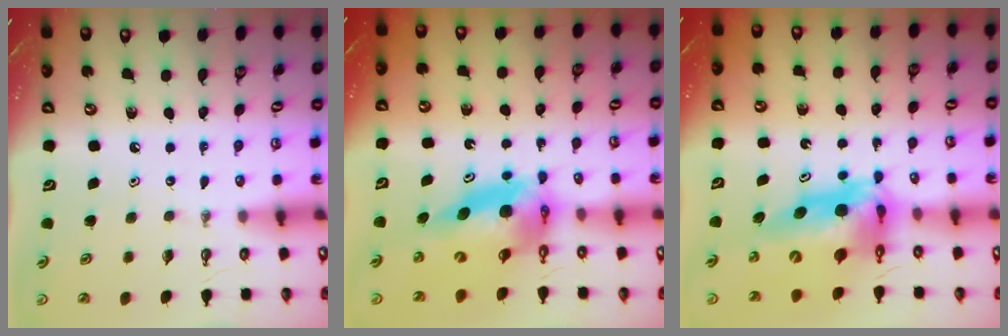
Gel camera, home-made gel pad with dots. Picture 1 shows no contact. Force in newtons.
{"total": 11.6, "press": 11.6, "slide": 1.1}
{"total": 14.3, "press": 14.3, "slide": 1.2}